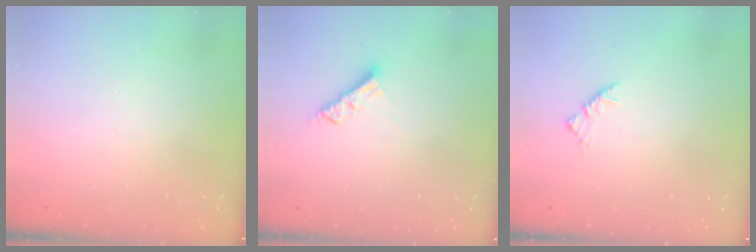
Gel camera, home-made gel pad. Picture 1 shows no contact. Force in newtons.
{"total": 6.1, "press": 6.1, "slide": 0.4}
{"total": 2.9, "press": 2.8, "slide": 0.7}